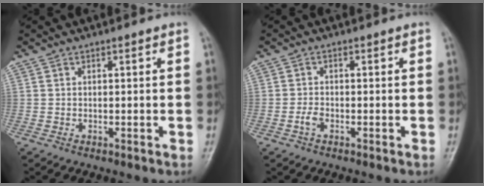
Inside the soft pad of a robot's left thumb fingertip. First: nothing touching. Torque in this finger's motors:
{"motor_torque": [-0.07, -0.08, 0.12, -0.03, -0.03]}